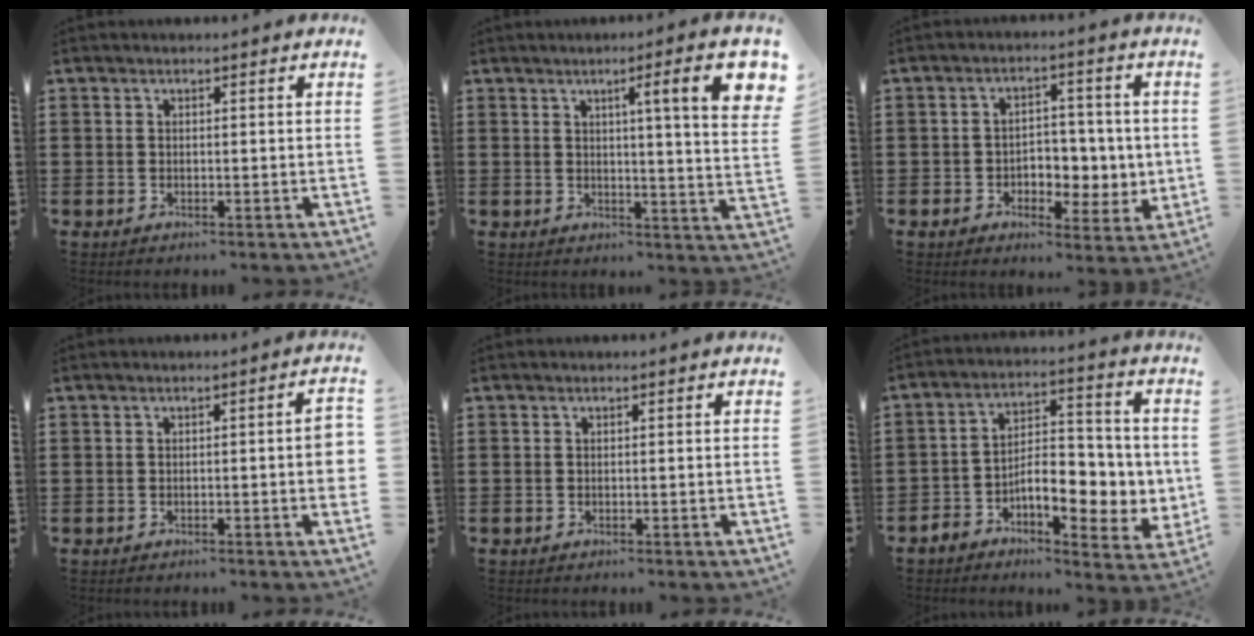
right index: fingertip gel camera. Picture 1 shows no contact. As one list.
[{"total": 9.5, "force": [3.8, 0.6, 8.7], "torque": [-0.137, -0.008, 0.054]}, {"total": 5.6, "force": [-0.6, 4.7, 3.0], "torque": [-0.056, 0.005, -0.015]}, {"total": 3.2, "force": [-1.1, 0.6, 2.9], "torque": [-0.036, -0.001, -0.021]}, {"total": 0.7, "force": [-0.6, 0.3, -0.1], "torque": [0.002, 0.004, -0.014]}, {"total": 8.3, "force": [-2.0, 4.7, 6.5], "torque": [-0.094, -0.006, -0.039]}]